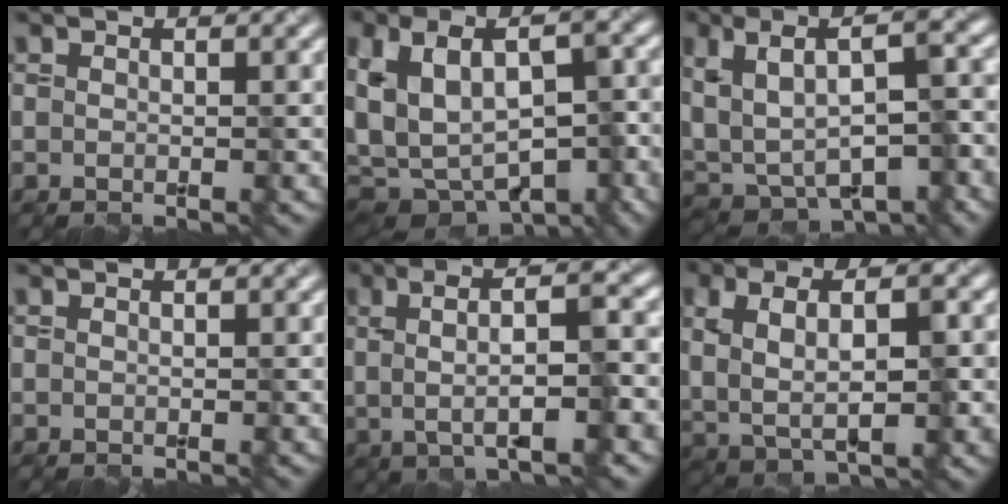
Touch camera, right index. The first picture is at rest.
{"total": 11.9, "force": [-4.0, 7.2, 8.6], "torque": [-0.161, -0.007, -0.026]}
{"total": 9.9, "force": [0.7, 4.7, 8.7], "torque": [-0.145, 0.001, 0.031]}
{"total": 0.0}
{"total": 7.1, "force": [0.0, 1.7, 6.9], "torque": [-0.102, 0.012, 0.003]}
{"total": 7.0, "force": [0.1, 3.6, 6.0], "torque": [-0.117, -0.007, 0.011]}